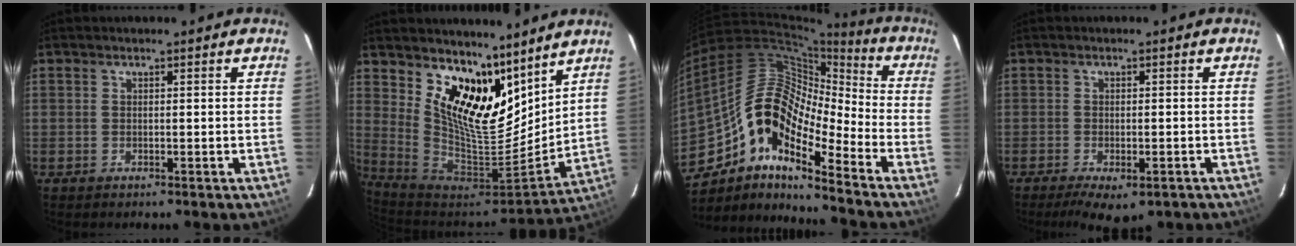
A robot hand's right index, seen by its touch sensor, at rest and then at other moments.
{"total": 16.7, "force": [11.0, 8.1, 9.8], "torque": [-0.184, -0.020, 0.206]}
{"total": 15.8, "force": [-9.3, 5.7, 11.4], "torque": [-0.184, 0.004, -0.190]}
{"total": 6.8, "force": [-4.3, 2.8, 4.5], "torque": [-0.089, -0.018, -0.058]}